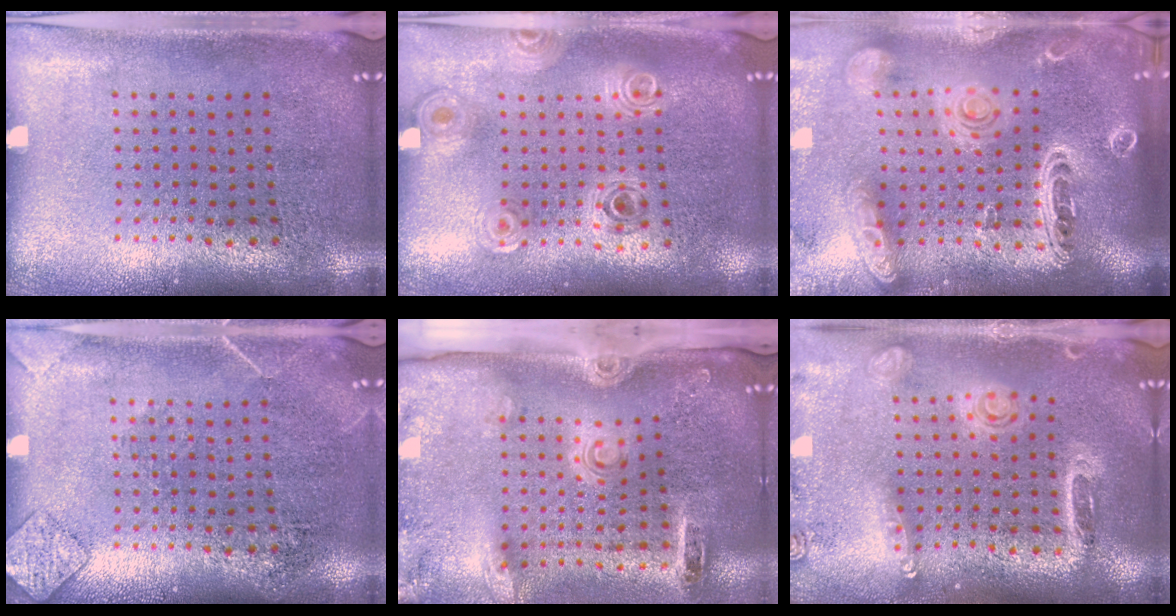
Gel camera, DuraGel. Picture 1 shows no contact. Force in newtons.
{"total": 0.8, "press": 0.8, "slide": 0.1}
{"total": 3.0, "press": 2.5, "slide": 1.6}
{"total": 1.6, "press": 1.6, "slide": 0.2}
{"total": 2.9, "press": 2.0, "slide": 2.1}
{"total": 1.6, "press": 1.5, "slide": 0.5}